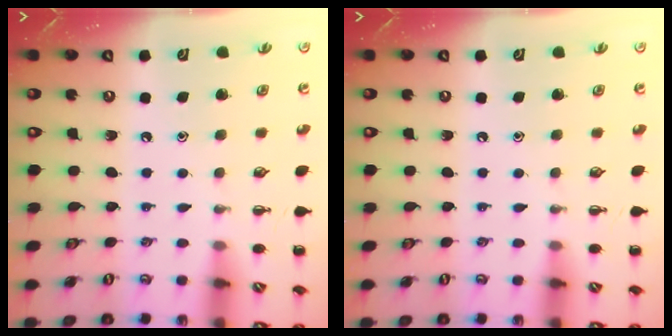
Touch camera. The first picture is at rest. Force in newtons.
{"total": 0.0}